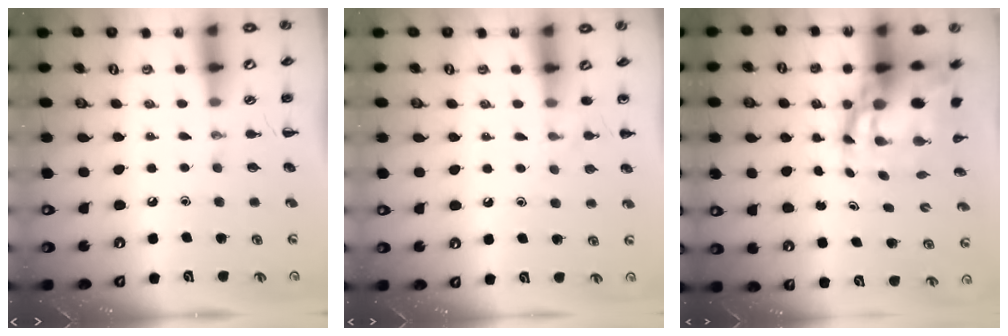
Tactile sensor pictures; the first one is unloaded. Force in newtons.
{"total": 5.0, "press": 4.7, "slide": 1.9}
{"total": 11.4, "press": 10.9, "slide": 3.2}